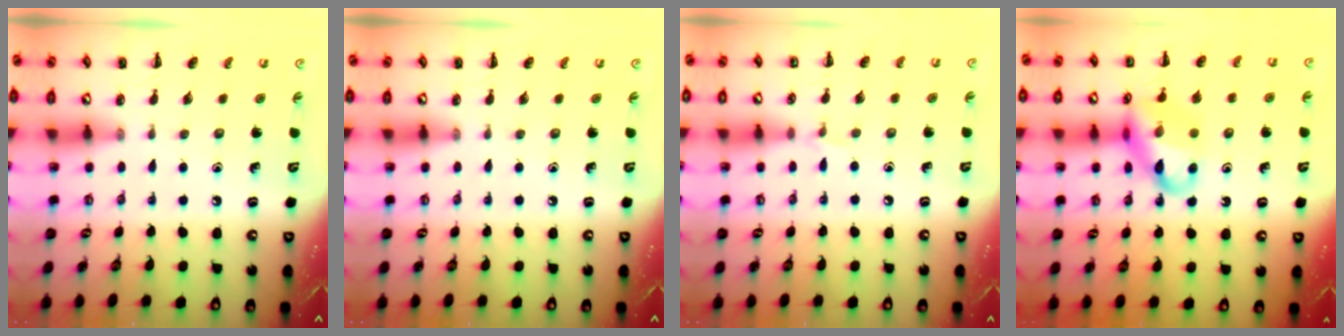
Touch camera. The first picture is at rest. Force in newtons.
{"total": 0.0}
{"total": 3.9, "press": 3.7, "slide": 1.3}
{"total": 14.7, "press": 14.5, "slide": 2.7}